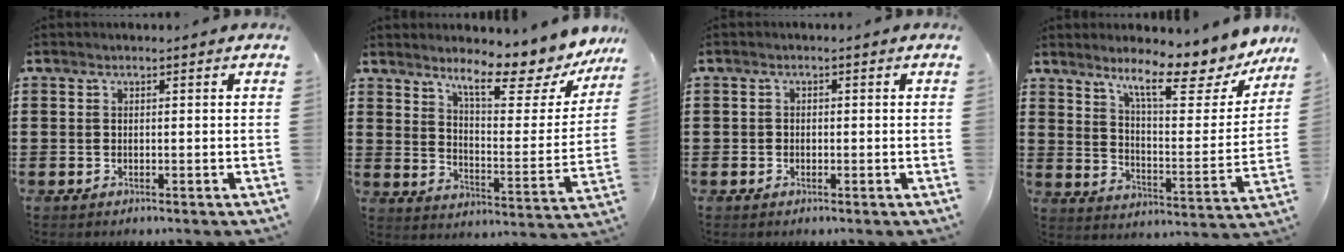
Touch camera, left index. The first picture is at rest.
{"total": 10.1, "force": [8.2, 1.2, 5.8], "torque": [-0.100, -0.058, 0.133]}
{"total": 0.8, "force": [-0.3, 0.7, 0.3], "torque": [-0.007, 0.002, -0.006]}
{"total": 11.3, "force": [8.7, 1.5, 7.1], "torque": [-0.125, -0.053, 0.140]}